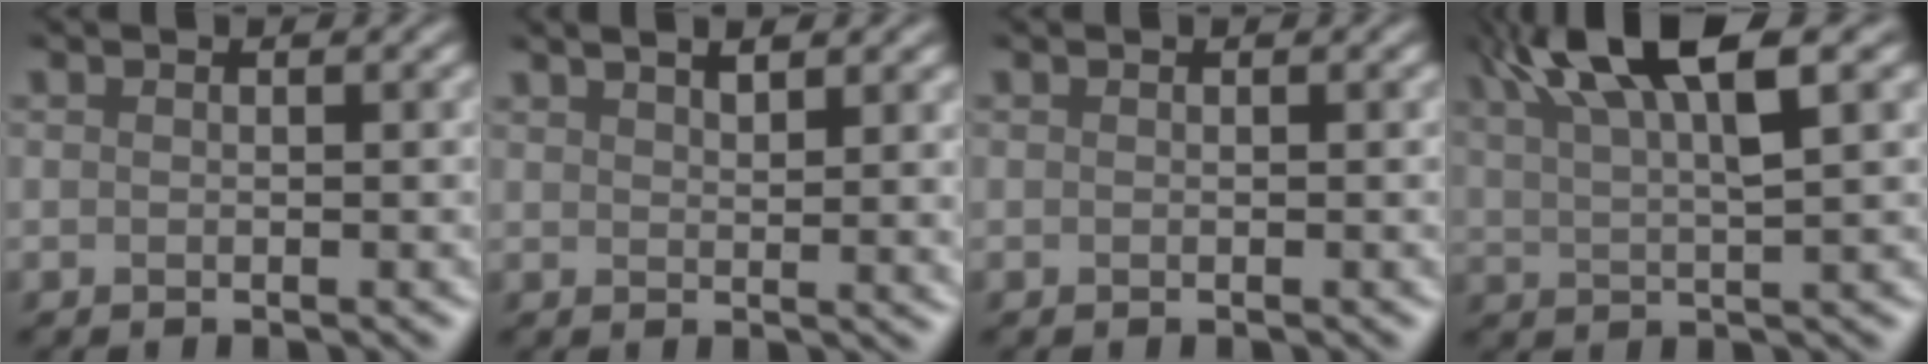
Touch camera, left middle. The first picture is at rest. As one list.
[{"total": 2.6, "force": [1.7, 0.2, 2.0], "torque": [-0.025, 0.019, 0.023]}, {"total": 0.0}, {"total": 7.6, "force": [4.7, 1.3, 5.8], "torque": [-0.120, 0.023, 0.102]}]